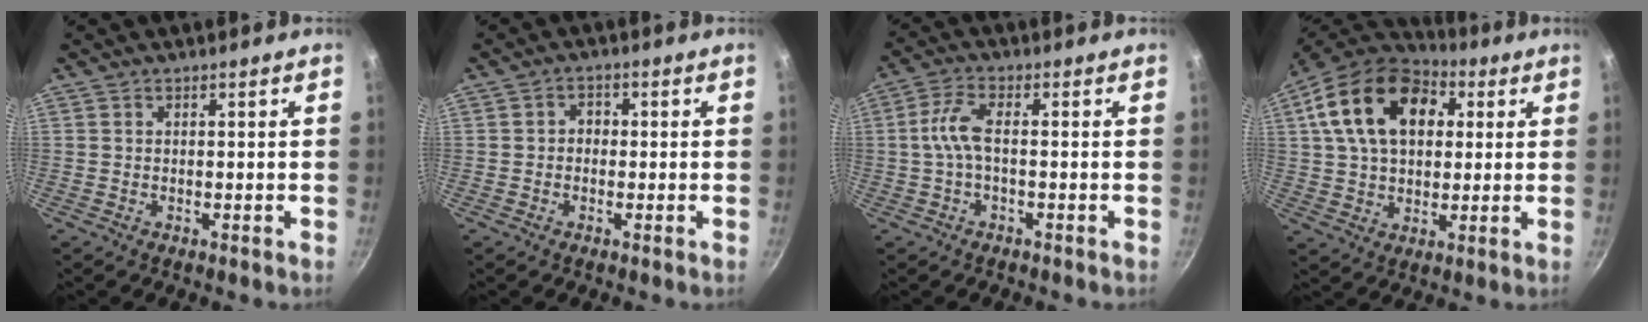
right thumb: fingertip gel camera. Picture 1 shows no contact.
{"total": 2.4, "force": [-0.2, 2.1, 1.3], "torque": [-0.006, 0.009, -0.006]}
{"total": 5.2, "force": [-0.7, 1.9, 4.7], "torque": [-0.114, 0.018, -0.020]}
{"total": 20.7, "force": [6.2, 13.8, 14.2], "torque": [-0.225, 0.012, 0.094]}